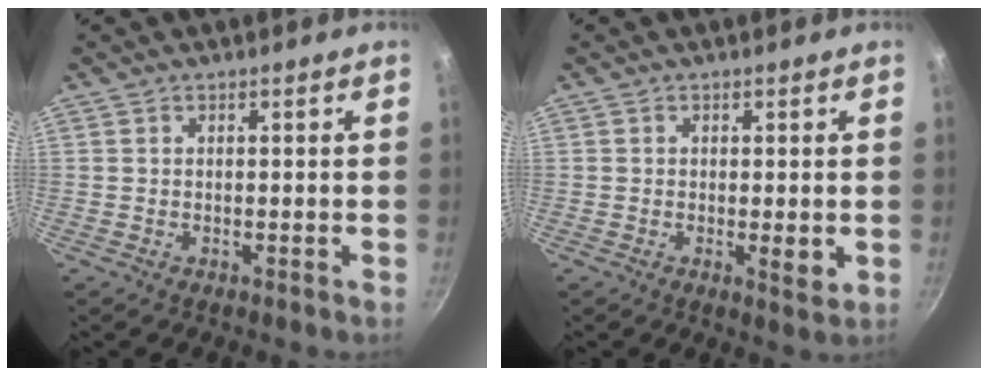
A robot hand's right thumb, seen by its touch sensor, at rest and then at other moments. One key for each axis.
{"total": 2.9, "fx": -0.3, "fy": 1.1, "fz": 2.7, "tx": -0.043, "ty": -0.010, "tz": -0.003}